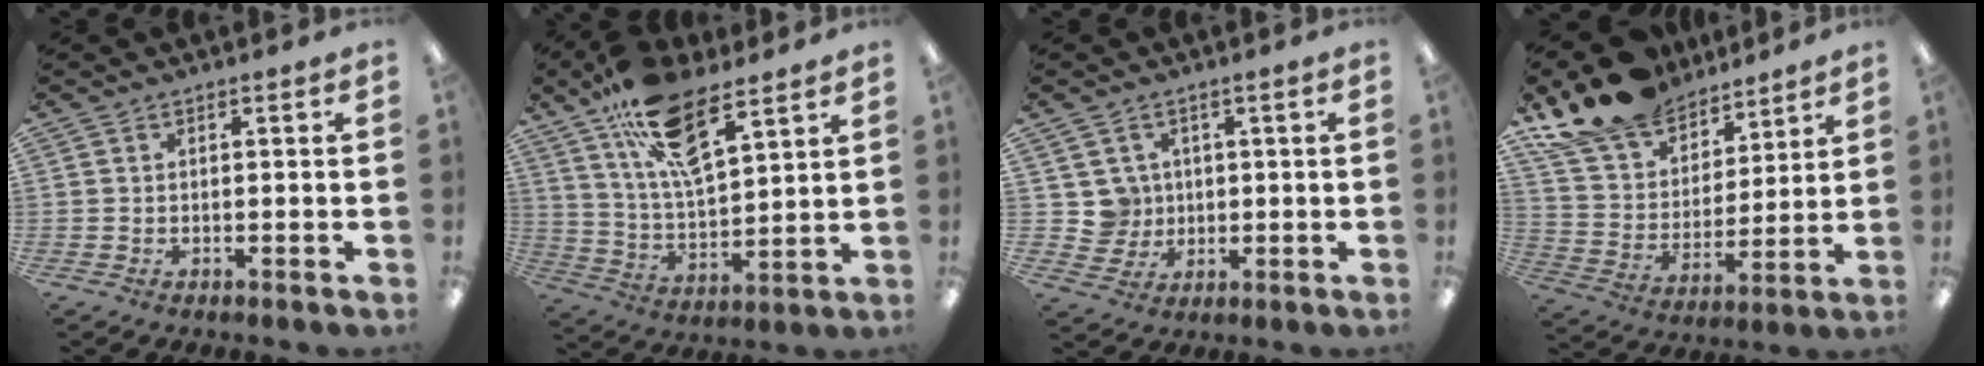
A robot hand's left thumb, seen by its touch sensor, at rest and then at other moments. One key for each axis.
{"total": 16.3, "fx": 10.6, "fy": 6.3, "fz": 10.5, "tx": -0.194, "ty": -0.044, "tz": 0.188}
{"total": 5.4, "fx": 1.7, "fy": 5.1, "fz": -0.2, "tx": 0.003, "ty": 0.000, "tz": 0.032}
{"total": 18.0, "fx": 15.1, "fy": 8.4, "fz": 4.9, "tx": -0.113, "ty": -0.110, "tz": 0.281}